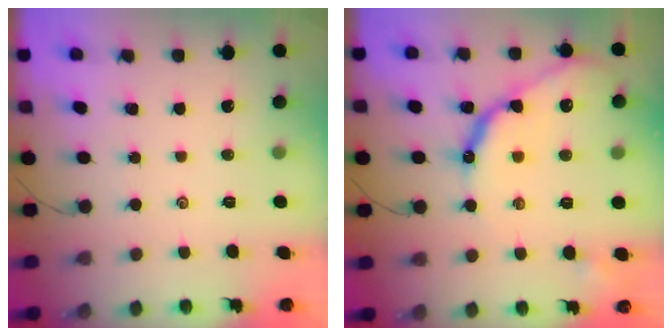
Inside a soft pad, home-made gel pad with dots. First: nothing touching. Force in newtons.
{"total": 14.5, "press": 14.4, "slide": 1.2}